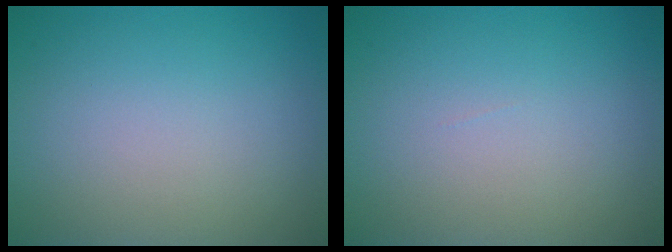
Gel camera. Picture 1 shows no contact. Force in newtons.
{"total": 0.0}